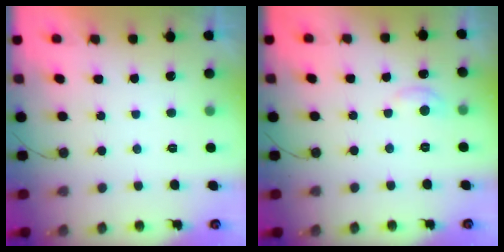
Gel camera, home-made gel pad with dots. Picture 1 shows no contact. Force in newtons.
{"total": 6.5, "press": 6.5, "slide": 0.6}